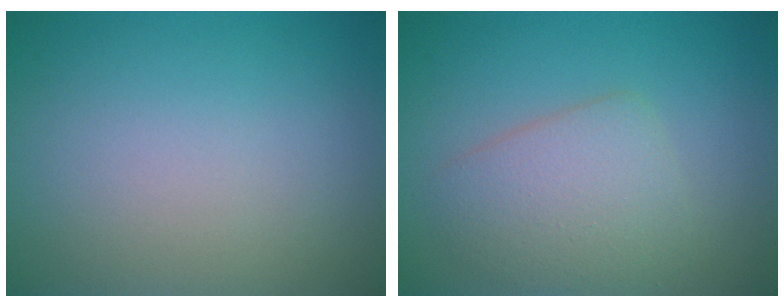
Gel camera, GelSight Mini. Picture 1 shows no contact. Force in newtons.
{"total": 3.8, "press": 3.8, "slide": 0.1}